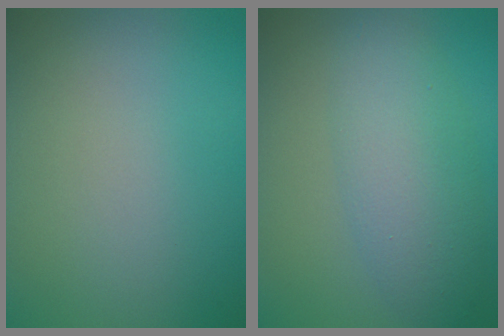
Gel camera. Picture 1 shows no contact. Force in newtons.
{"total": 5.1, "press": 5.1, "slide": 0.0}